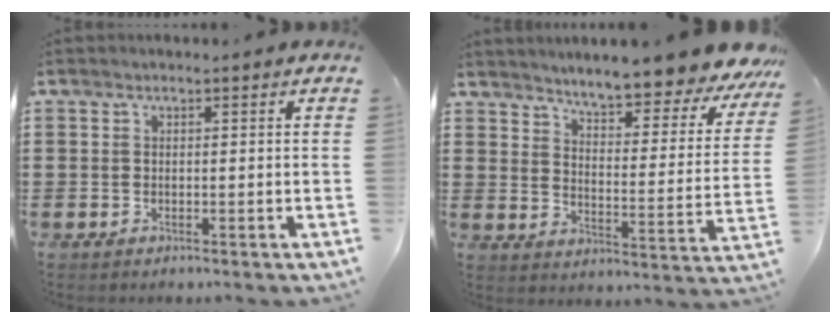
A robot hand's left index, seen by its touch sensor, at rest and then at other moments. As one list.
[{"total": 6.7, "force": [6.4, -0.9, 2.0], "torque": [-0.053, -0.061, 0.102]}]